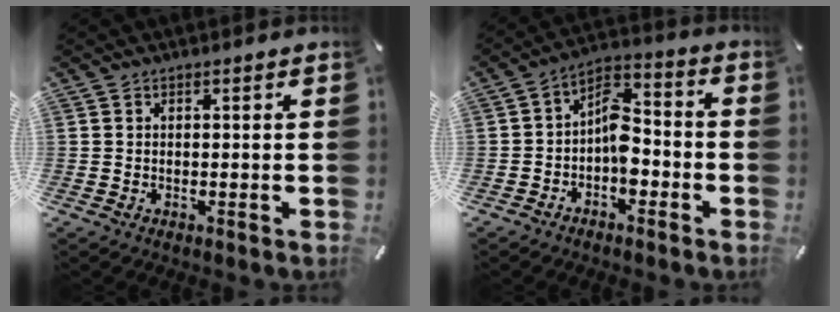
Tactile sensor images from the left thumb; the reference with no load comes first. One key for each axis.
{"total": 8.6, "fx": -3.0, "fy": 5.4, "fz": 5.9, "tx": -0.086, "ty": 0.019, "tz": -0.053}